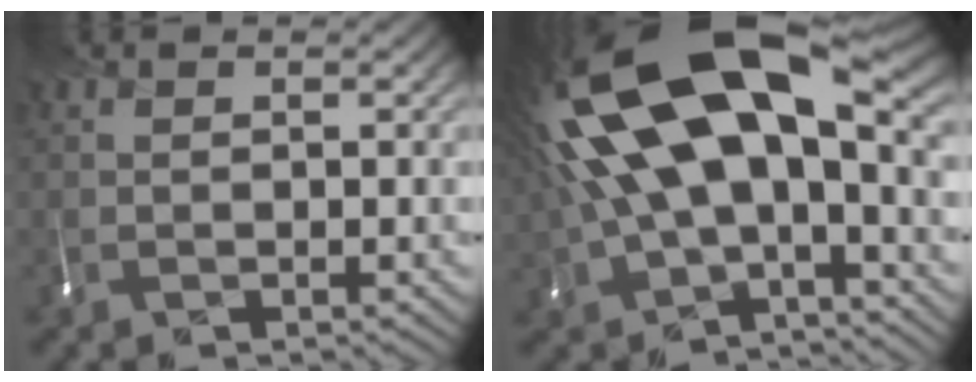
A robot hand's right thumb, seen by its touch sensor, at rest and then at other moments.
{"total": 17.8, "force": [2.6, 8.2, 15.6], "torque": [-0.308, -0.003, 0.053]}